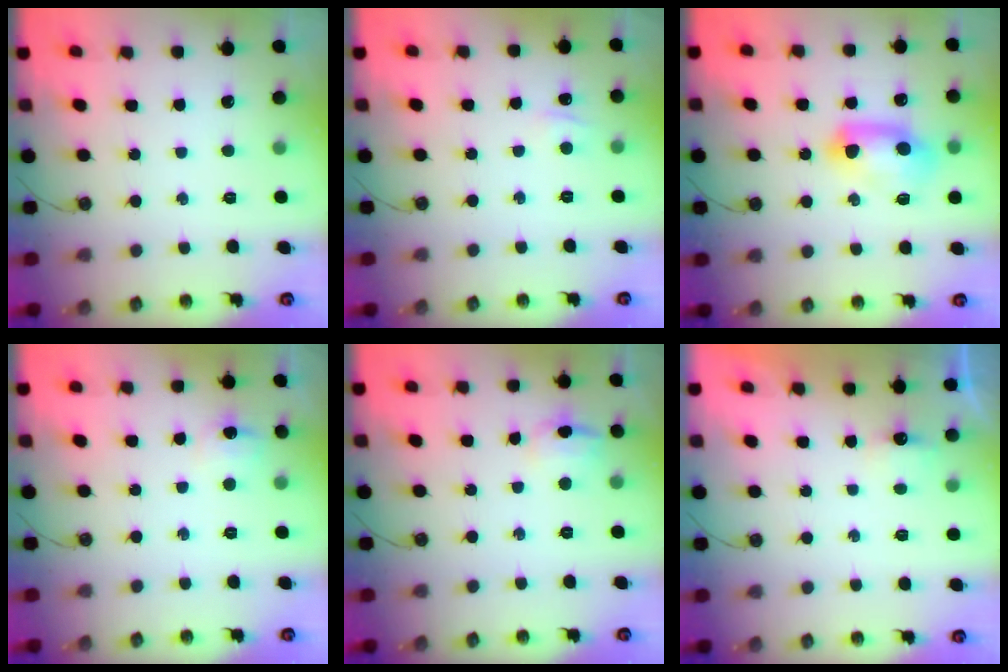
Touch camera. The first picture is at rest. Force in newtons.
{"total": 5.4, "press": 5.4, "slide": 0.7}
{"total": 12.7, "press": 12.4, "slide": 2.7}
{"total": 6.5, "press": 6.4, "slide": 0.6}
{"total": 6.9, "press": 6.7, "slide": 1.2}
{"total": 2.8, "press": 2.7, "slide": 0.4}